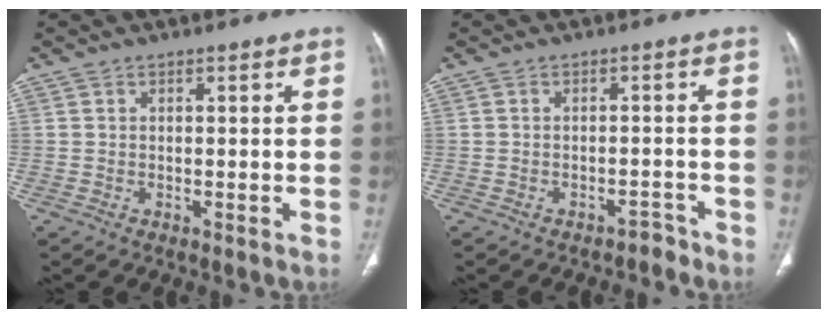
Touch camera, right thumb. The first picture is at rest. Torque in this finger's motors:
{"motor_torque": [0.28, 0.32, -0.23, 0.05, -0.02]}